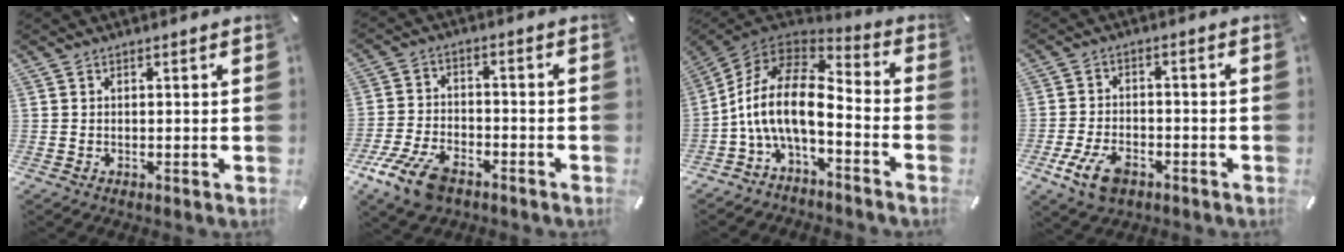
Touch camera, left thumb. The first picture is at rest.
{"total": 10.2, "force": [-6.6, 5.2, 5.8], "torque": [-0.125, 0.030, -0.123]}
{"total": 15.1, "force": [-3.4, 7.1, 12.9], "torque": [-0.283, -0.003, -0.066]}
{"total": 8.4, "force": [-4.3, 4.9, 5.2], "torque": [-0.126, 0.010, -0.081]}